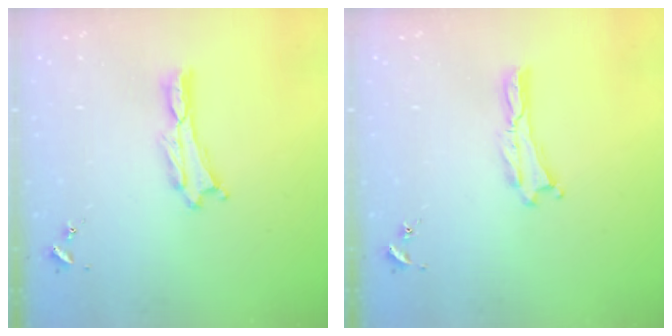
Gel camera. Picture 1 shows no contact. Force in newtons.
{"total": 0.0}